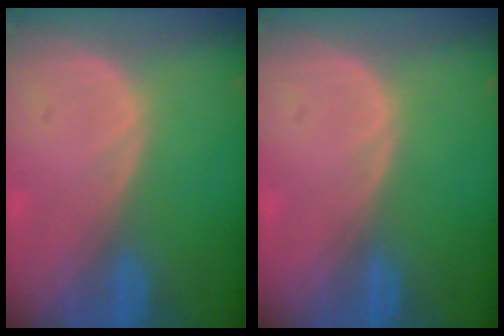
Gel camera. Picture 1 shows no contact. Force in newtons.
{"total": 0.0}